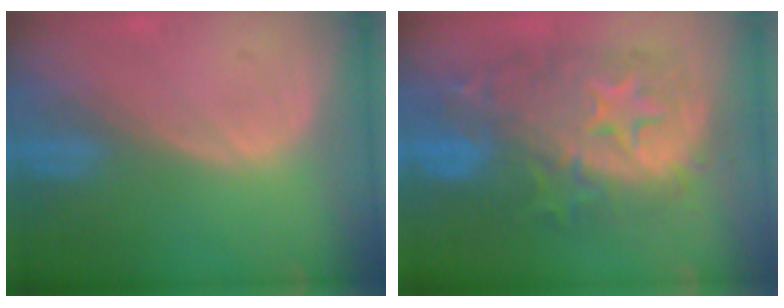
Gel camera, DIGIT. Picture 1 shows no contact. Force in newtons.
{"total": 12.6, "press": 12.6, "slide": 1.0}